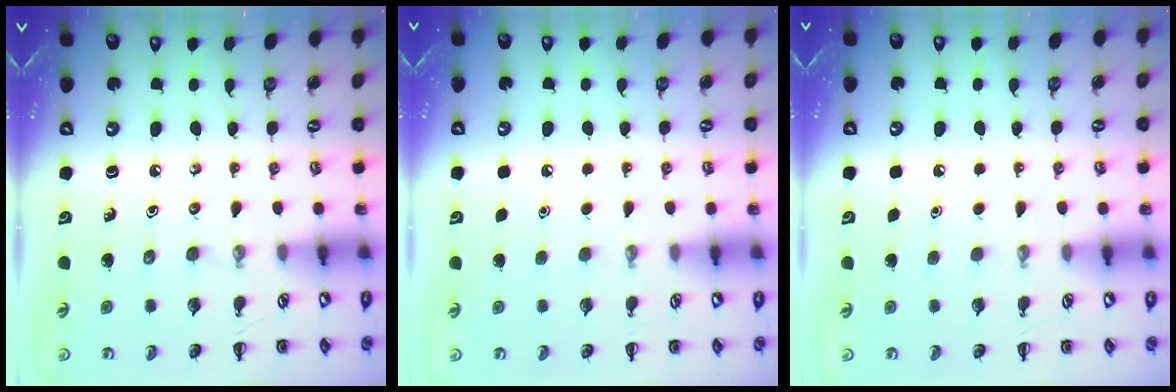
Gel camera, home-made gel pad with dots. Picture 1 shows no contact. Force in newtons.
{"total": 1.8, "press": 1.7, "slide": 0.1}
{"total": 1.7, "press": 1.7, "slide": 0.1}